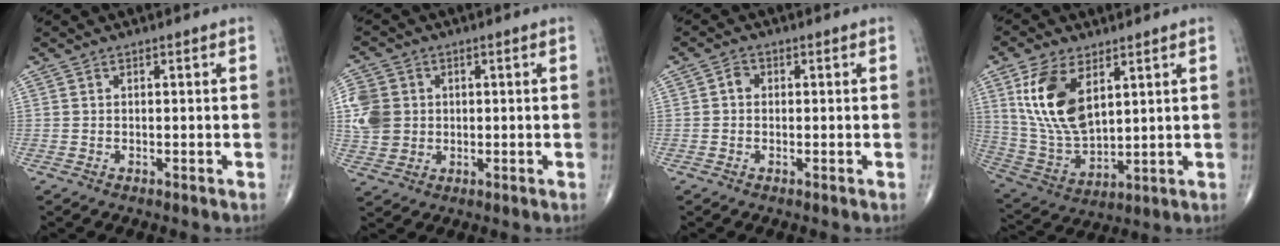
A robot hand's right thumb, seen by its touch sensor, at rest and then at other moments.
{"total": 8.6, "force": [1.0, 7.5, 4.0], "torque": [-0.078, 0.002, 0.022]}
{"total": 1.8, "force": [0.0, 1.5, 1.0], "torque": [-0.007, 0.007, -0.005]}
{"total": 15.1, "force": [5.8, 7.9, 11.5], "torque": [-0.219, -0.025, 0.126]}